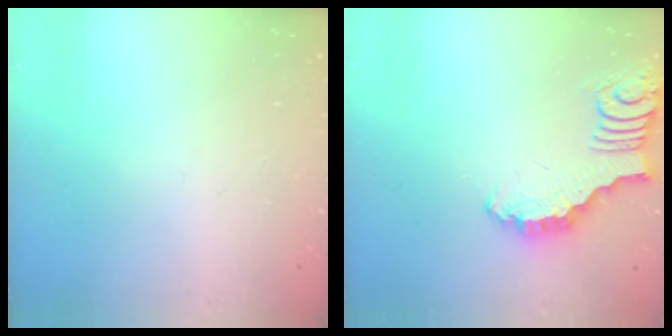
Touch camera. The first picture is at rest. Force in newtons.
{"total": 3.4, "press": 3.4, "slide": 0.4}